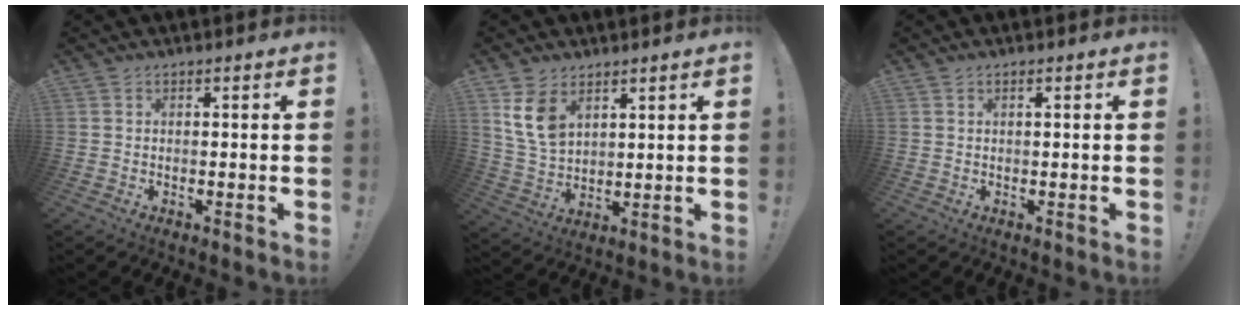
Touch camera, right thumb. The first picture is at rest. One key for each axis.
{"total": 9.7, "fx": 5.1, "fy": 6.2, "fz": 5.5, "tx": -0.108, "ty": -0.019, "tz": 0.103}
{"total": 0.7, "fx": 0.4, "fy": 0.0, "fz": 0.6, "tx": -0.011, "ty": 0.000, "tz": 0.005}